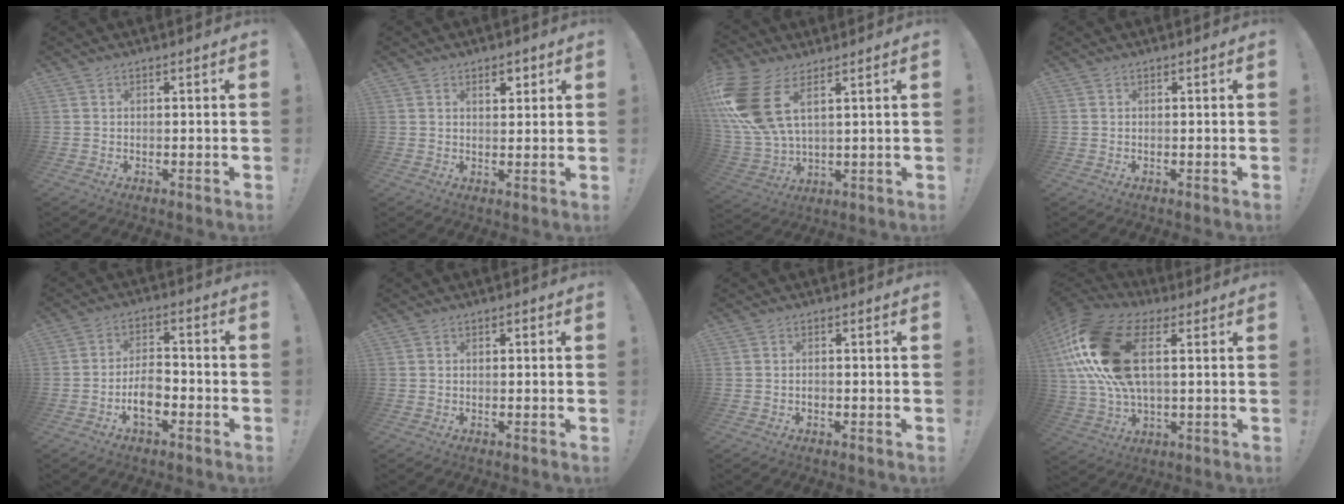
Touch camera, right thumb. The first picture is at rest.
{"total": 3.5, "force": [2.0, 1.9, 2.2], "torque": [-0.023, -0.004, 0.031]}
{"total": 15.8, "force": [7.4, 8.0, 11.5], "torque": [-0.238, -0.041, 0.135]}
{"total": 0.0}
{"total": 8.1, "force": [-3.6, 4.1, 5.9], "torque": [-0.114, 0.011, -0.063]}
{"total": 0.8, "force": [-0.1, 0.6, 0.5], "torque": [-0.005, 0.002, -0.003]}
{"total": 0.9, "force": [-0.6, 0.4, 0.5], "torque": [-0.009, 0.003, -0.011]}
{"total": 22.2, "force": [5.8, 12.1, 17.7], "torque": [-0.344, -0.010, 0.105]}